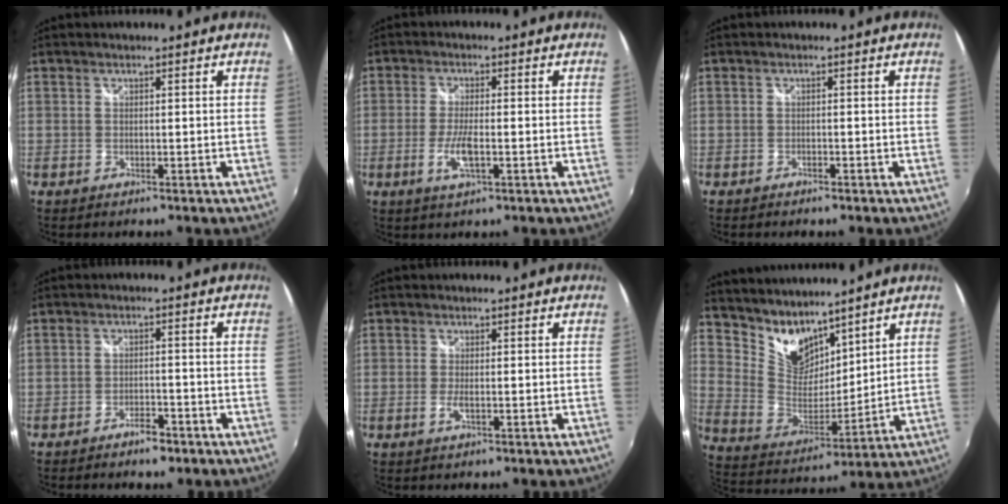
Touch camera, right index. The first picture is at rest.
{"total": 5.3, "force": [-1.7, 1.1, 4.9], "torque": [-0.105, -0.009, -0.033]}
{"total": 1.3, "force": [-1.1, 0.4, 0.4], "torque": [-0.012, -0.002, -0.021]}
{"total": 3.7, "force": [-2.9, 1.4, 1.9], "torque": [-0.044, -0.001, -0.045]}
{"total": 2.0, "force": [-0.6, 0.3, 1.9], "torque": [-0.039, -0.004, -0.010]}
{"total": 12.3, "force": [9.9, 6.2, 3.9], "torque": [-0.091, 0.002, 0.204]}